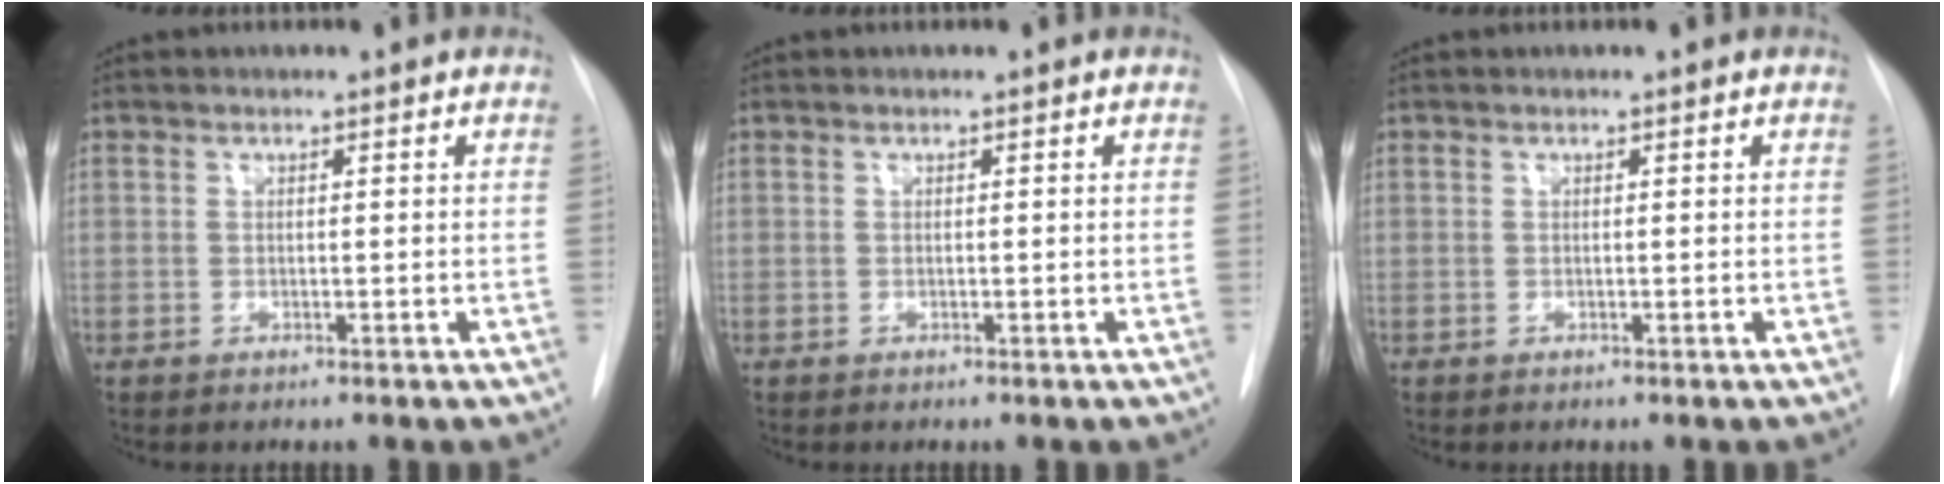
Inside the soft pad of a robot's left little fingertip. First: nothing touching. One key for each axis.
{"total": 0.0}
{"total": 0.0}